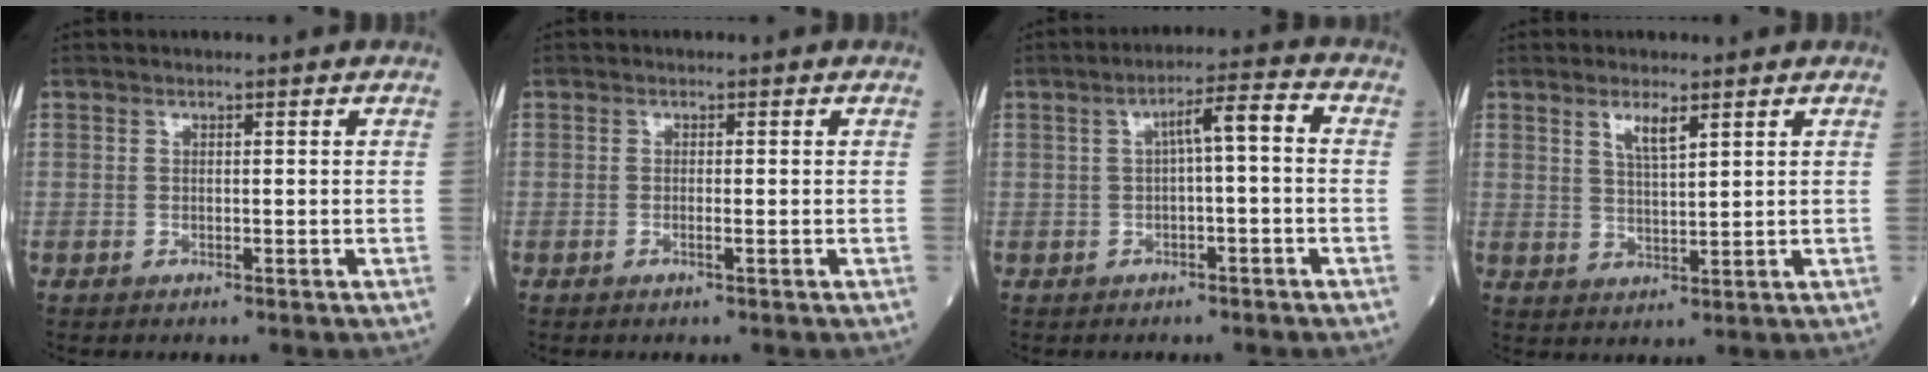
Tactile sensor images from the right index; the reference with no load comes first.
{"total": 0.7, "force": [-0.3, -0.1, 0.6], "torque": [-0.011, 0.000, -0.006]}
{"total": 5.1, "force": [0.1, 0.7, 5.0], "torque": [-0.076, 0.022, 0.001]}
{"total": 3.6, "force": [2.2, 0.6, 2.8], "torque": [-0.055, -0.002, 0.043]}